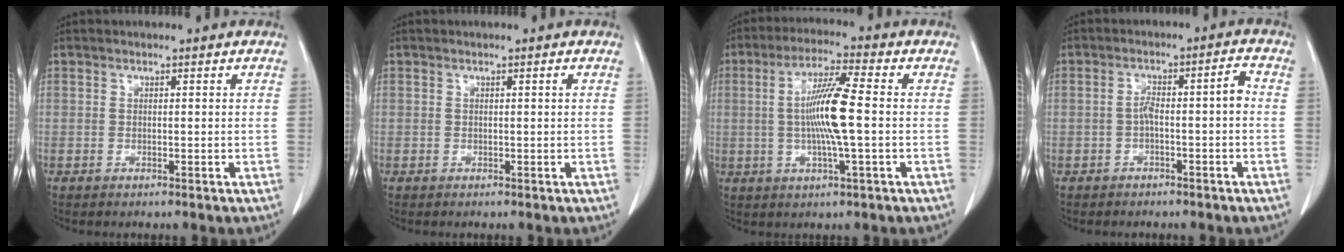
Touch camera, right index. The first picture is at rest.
{"total": 0.0}
{"total": 9.5, "force": [-0.2, 0.1, 9.5], "torque": [-0.180, 0.000, -0.010]}
{"total": 4.4, "force": [-1.2, 0.7, 4.2], "torque": [-0.069, 0.023, -0.016]}